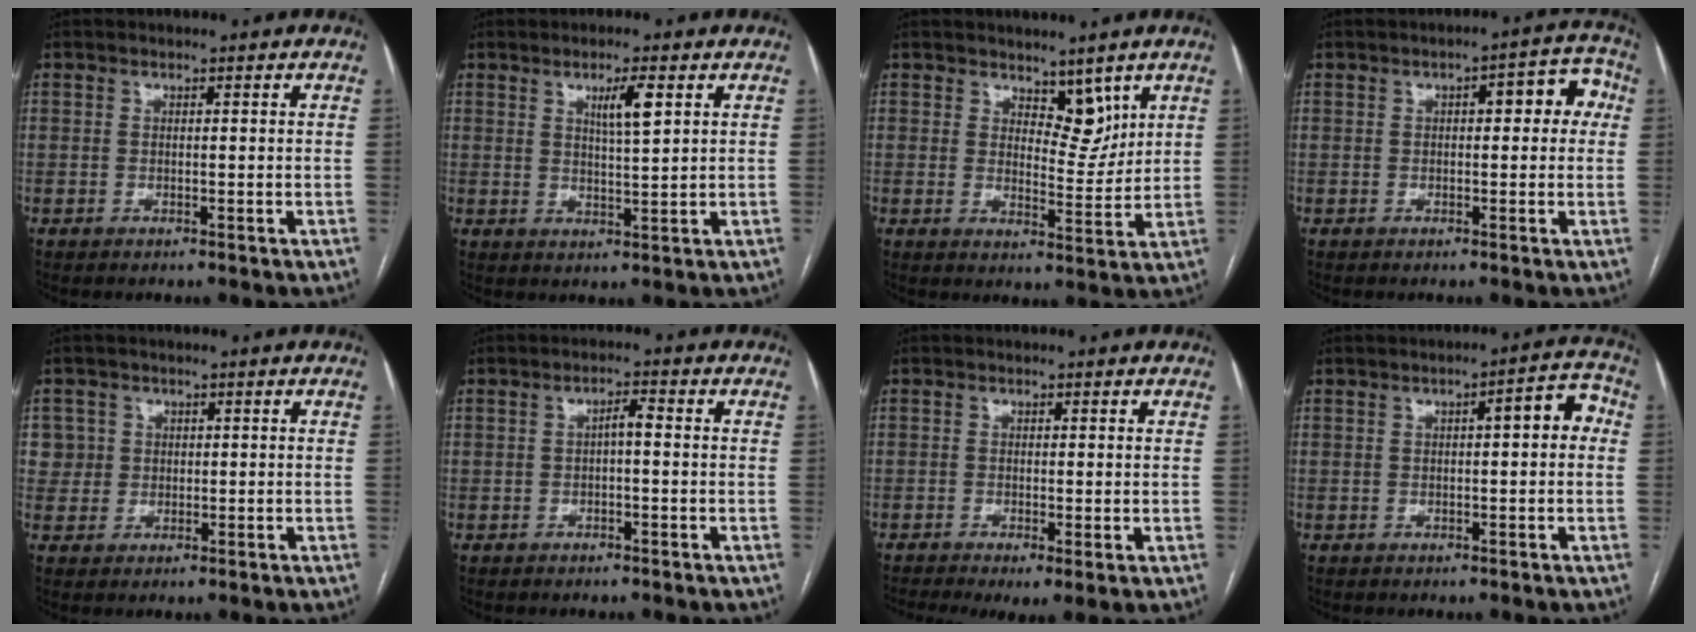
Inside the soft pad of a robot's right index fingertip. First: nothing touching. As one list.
[{"total": 4.4, "force": [1.9, 0.3, 3.9], "torque": [-0.067, -0.002, 0.034]}, {"total": 5.0, "force": [3.4, 2.4, 2.7], "torque": [-0.031, -0.008, 0.059]}, {"total": 6.5, "force": [1.2, 2.5, 5.8], "torque": [-0.060, 0.035, 0.009]}, {"total": 3.3, "force": [0.7, 3.2, -0.4], "torque": [0.026, 0.010, 0.011]}, {"total": 2.1, "force": [-0.2, 0.5, 2.0], "torque": [-0.034, 0.007, -0.003]}, {"total": 5.7, "force": [-2.9, 1.6, 4.7], "torque": [-0.077, -0.015, -0.052]}, {"total": 5.2, "force": [0.7, 1.3, 5.0], "torque": [-0.063, 0.025, 0.005]}]